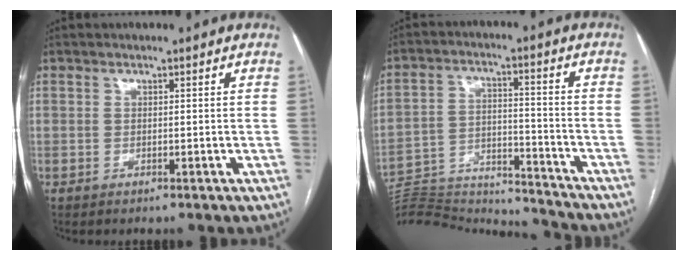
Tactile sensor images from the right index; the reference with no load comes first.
{"total": 22.0, "force": [-21.3, 2.7, 4.5], "torque": [-0.129, 0.007, -0.329]}